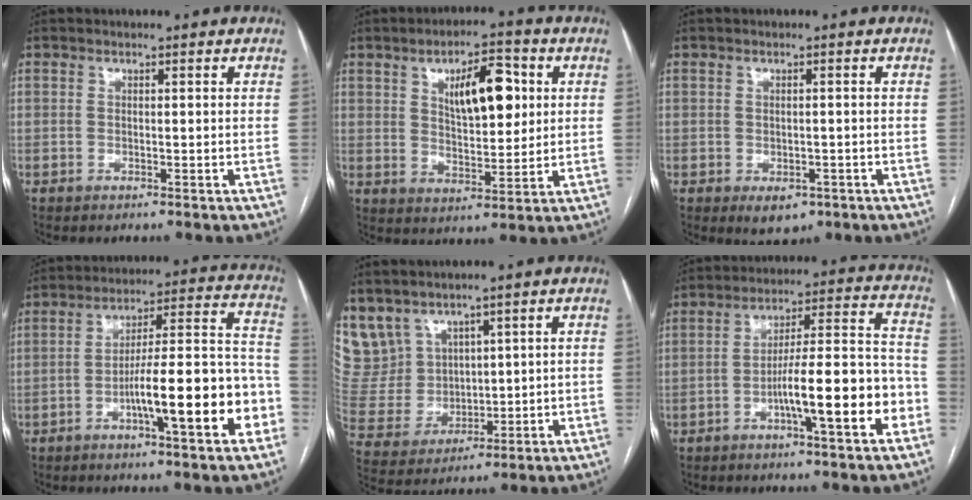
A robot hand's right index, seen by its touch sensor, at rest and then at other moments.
{"total": 10.5, "force": [3.3, 4.0, 9.1], "torque": [-0.143, 0.011, 0.058]}
{"total": 3.7, "force": [-1.8, 2.5, 2.1], "torque": [-0.021, -0.001, -0.012]}
{"total": 16.7, "force": [-6.1, 2.2, 15.4], "torque": [-0.214, 0.023, -0.089]}
{"total": 9.6, "force": [6.7, 6.6, 2.0], "torque": [-0.067, 0.027, 0.164]}
{"total": 13.9, "force": [-5.3, 1.3, 12.8], "torque": [-0.194, 0.019, -0.079]}